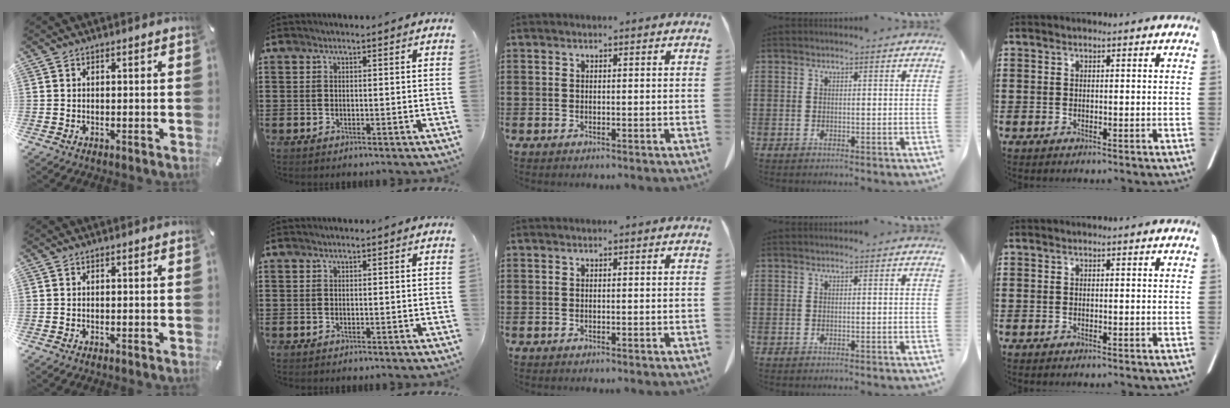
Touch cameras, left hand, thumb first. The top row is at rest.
{}